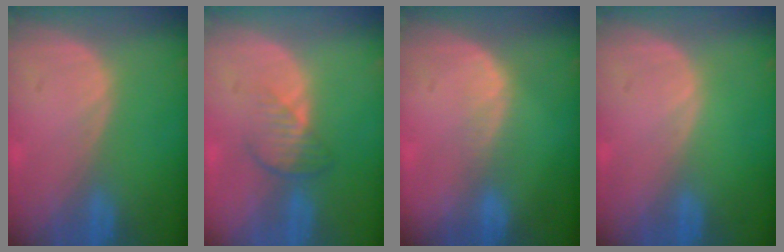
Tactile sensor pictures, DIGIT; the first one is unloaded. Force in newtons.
{"total": 3.8, "press": 3.3, "slide": 1.8}
{"total": 2.3, "press": 1.6, "slide": 1.6}
{"total": 0.0}